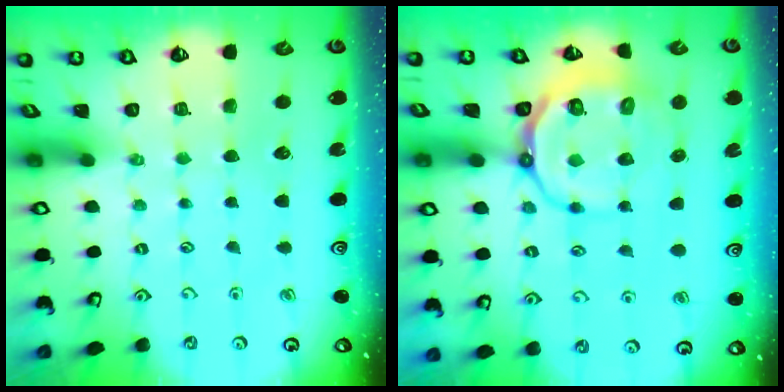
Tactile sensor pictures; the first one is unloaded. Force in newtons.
{"total": 11.7, "press": 11.4, "slide": 2.8}